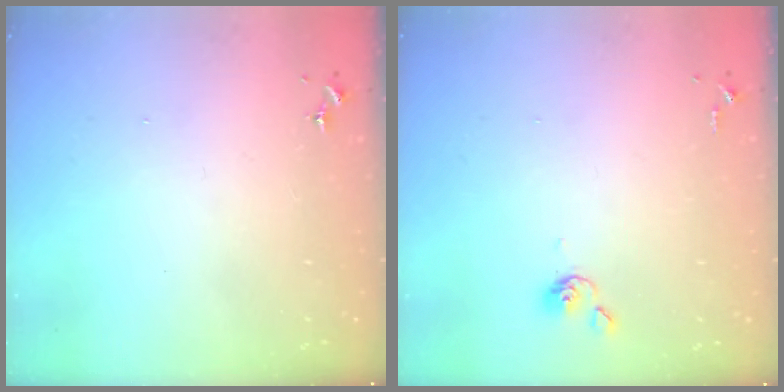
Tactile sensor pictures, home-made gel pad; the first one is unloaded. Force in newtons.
{"total": 3.9, "press": 3.8, "slide": 0.6}